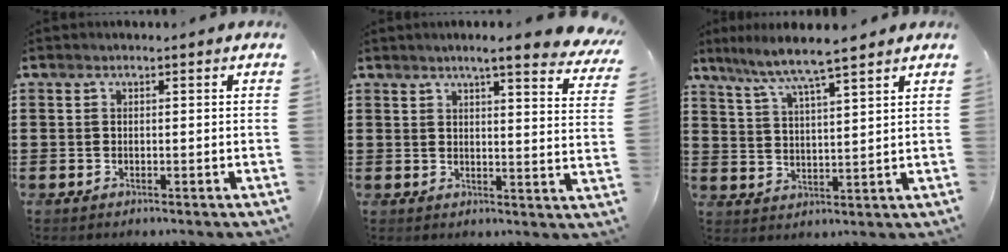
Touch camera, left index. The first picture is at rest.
{"total": 5.6, "force": [4.5, -0.3, 3.3], "torque": [-0.070, -0.021, 0.074]}
{"total": 5.8, "force": [5.1, -0.4, 2.9], "torque": [-0.075, -0.027, 0.083]}